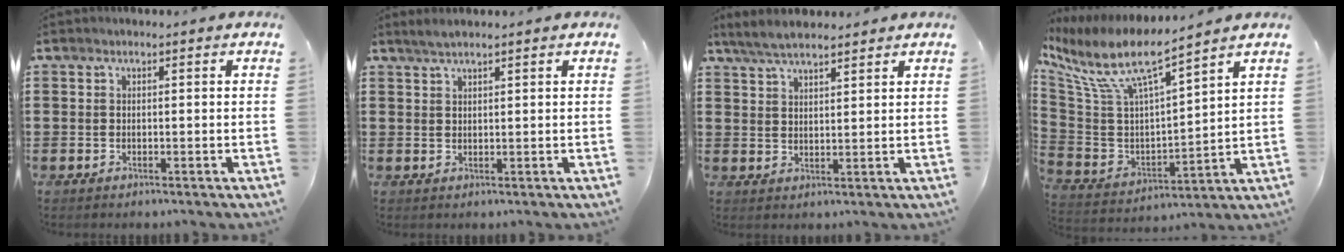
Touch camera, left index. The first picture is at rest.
{"total": 1.8, "force": [1.5, 0.0, 1.0], "torque": [-0.021, 0.000, 0.028]}
{"total": 4.4, "force": [3.9, 0.9, 2.0], "torque": [-0.049, -0.002, 0.072]}
{"total": 10.5, "force": [7.4, 1.9, 7.2], "torque": [-0.172, -0.049, 0.122]}